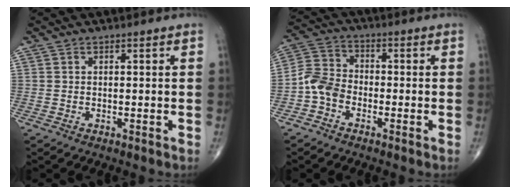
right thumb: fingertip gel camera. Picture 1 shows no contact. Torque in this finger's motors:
{"motor_torque": [-0.25, 0.44, 0.01, -0.10, 0.05]}